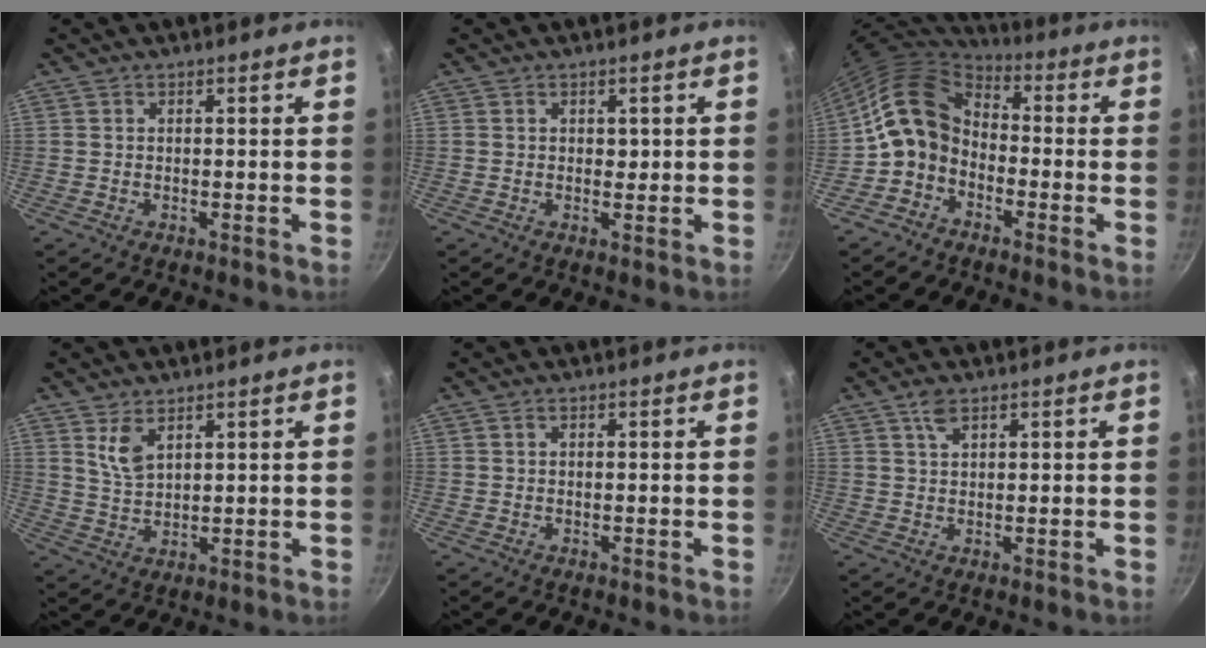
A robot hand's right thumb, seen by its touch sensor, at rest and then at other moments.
{"total": 1.3, "force": [0.4, 0.9, 0.9], "torque": [-0.004, -0.005, 0.005]}
{"total": 10.9, "force": [-2.2, 8.6, 6.2], "torque": [-0.089, 0.044, -0.060]}
{"total": 4.9, "force": [2.8, 2.4, 3.2], "torque": [-0.057, -0.024, 0.060]}
{"total": 0.7, "force": [0.3, 0.4, 0.5], "torque": [-0.010, 0.003, 0.006]}
{"total": 3.1, "force": [1.8, 1.4, 2.1], "torque": [-0.035, -0.006, 0.037]}